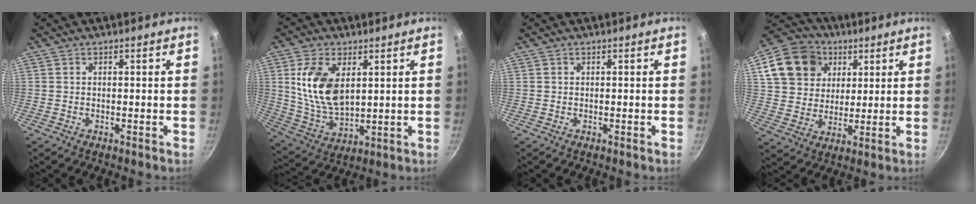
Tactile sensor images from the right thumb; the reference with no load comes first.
{"total": 13.5, "force": [3.5, 7.8, 10.4], "torque": [-0.188, -0.023, 0.079]}
{"total": 0.0}
{"total": 16.5, "force": [5.9, 13.5, 7.3], "torque": [-0.126, 0.013, 0.103]}